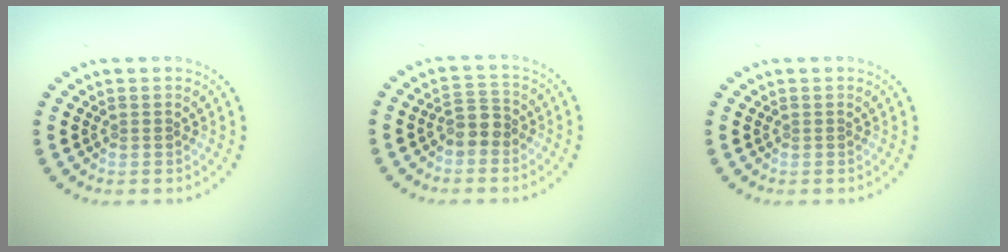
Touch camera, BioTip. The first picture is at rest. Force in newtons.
{"total": 2.2, "press": 2.0, "slide": 1.1}
{"total": 0.0}